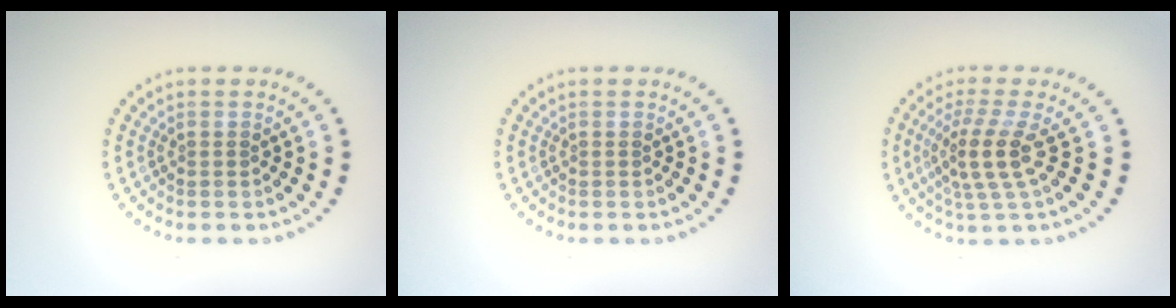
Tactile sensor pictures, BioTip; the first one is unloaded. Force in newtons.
{"total": 0.0}
{"total": 3.8, "press": 2.6, "slide": 2.7}